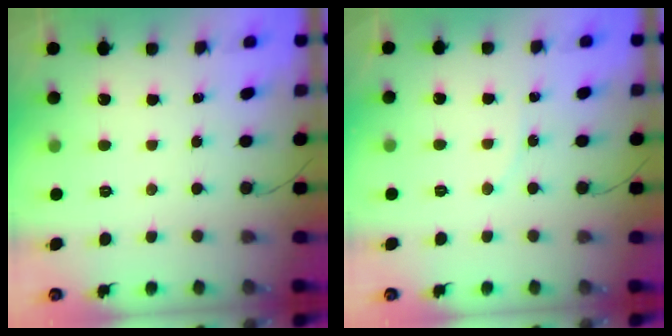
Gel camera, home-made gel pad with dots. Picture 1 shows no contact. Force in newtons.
{"total": 3.7, "press": 3.6, "slide": 0.7}